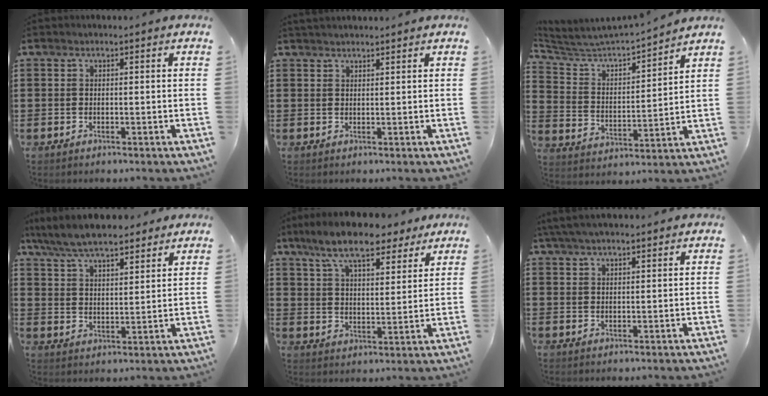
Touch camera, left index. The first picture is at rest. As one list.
[{"total": 1.3, "force": [1.3, 0.2, 0.2], "torque": [-0.006, 0.001, 0.025]}, {"total": 4.3, "force": [4.1, 0.6, 1.3], "torque": [-0.052, -0.035, 0.058]}, {"total": 8.2, "force": [7.4, 1.7, 3.0], "torque": [-0.085, -0.018, 0.136]}, {"total": 10.8, "force": [8.8, 2.6, 5.6], "torque": [-0.130, -0.020, 0.160]}, {"total": 4.0, "force": [3.5, 0.6, 1.9], "torque": [-0.046, 0.000, 0.064]}]